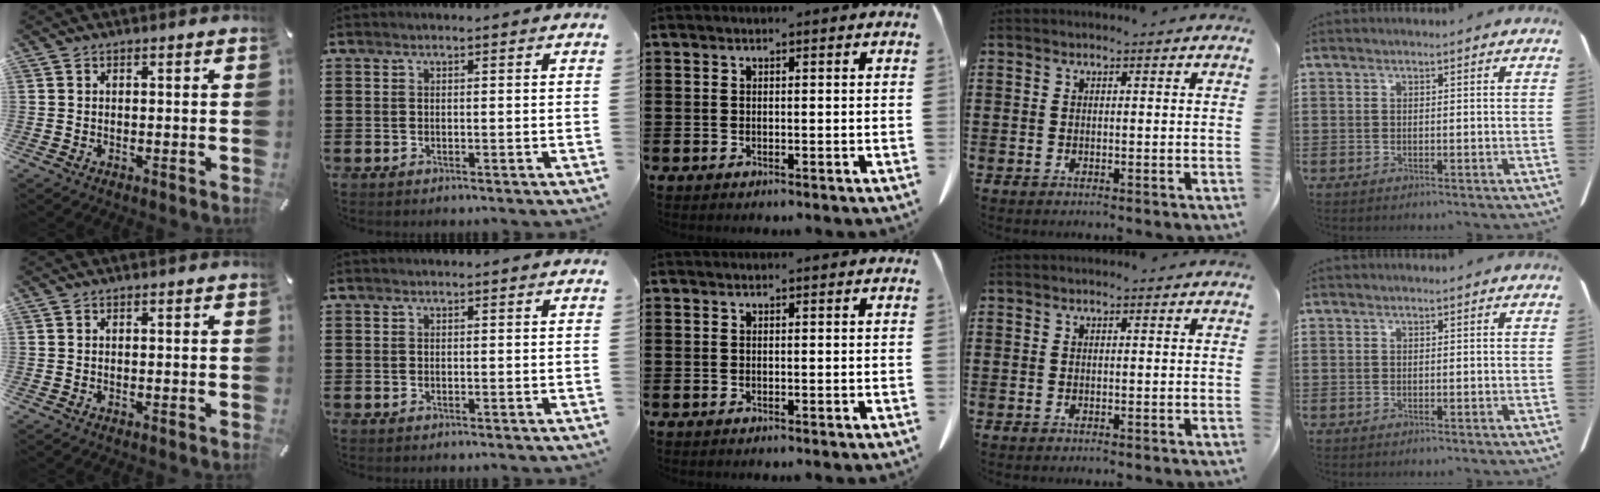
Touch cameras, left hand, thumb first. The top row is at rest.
{}